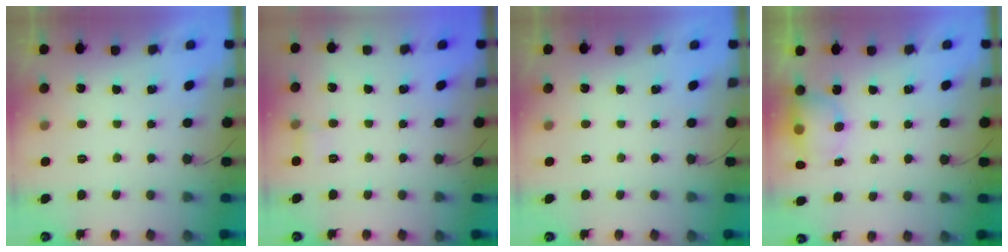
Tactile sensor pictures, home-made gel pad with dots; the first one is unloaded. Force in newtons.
{"total": 5.6, "press": 5.3, "slide": 1.7}
{"total": 0.0}
{"total": 6.2, "press": 6.2, "slide": 0.4}